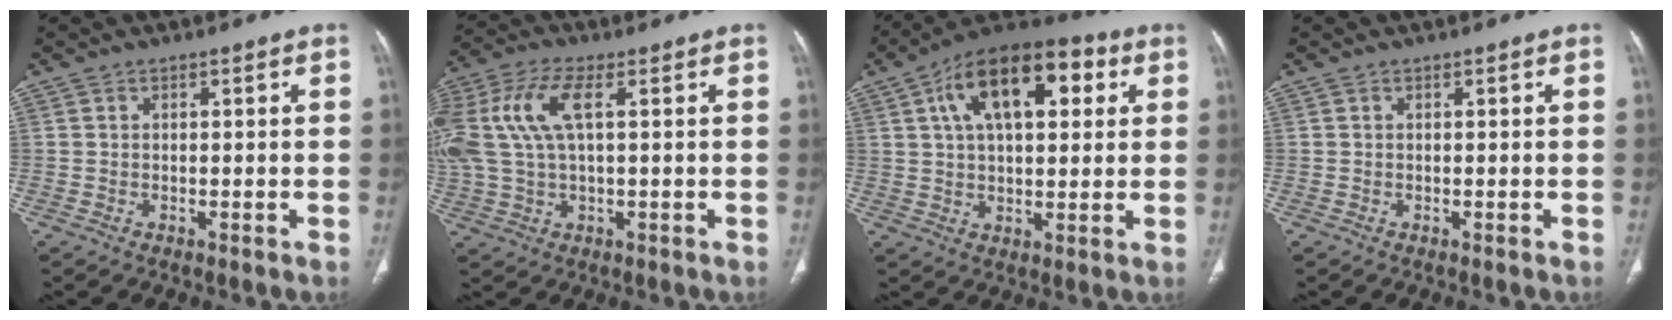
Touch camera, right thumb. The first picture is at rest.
{"total": 14.5, "force": [3.3, 6.7, 12.5], "torque": [-0.307, 0.025, 0.063]}
{"total": 18.1, "force": [5.9, 9.2, 14.4], "torque": [-0.205, 0.018, 0.087]}
{"total": 0.0}